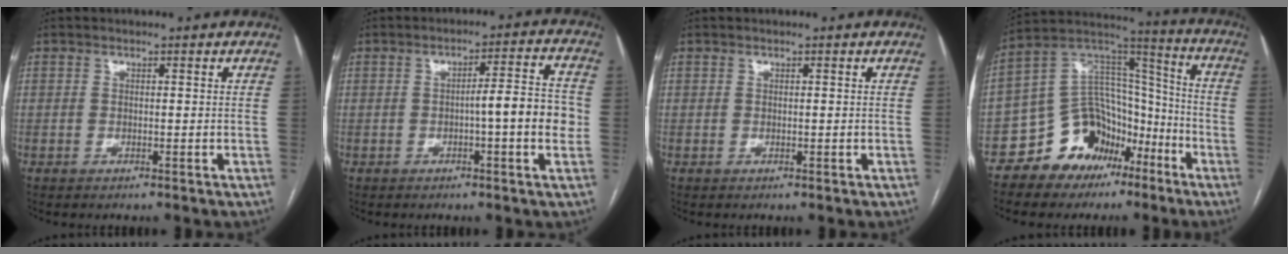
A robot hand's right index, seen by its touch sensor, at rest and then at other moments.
{"total": 7.6, "force": [-1.2, 0.7, 7.5], "torque": [-0.100, 0.019, -0.017]}
{"total": 0.0}
{"total": 14.7, "force": [-8.5, 10.2, 6.4], "torque": [-0.107, 0.073, -0.140]}